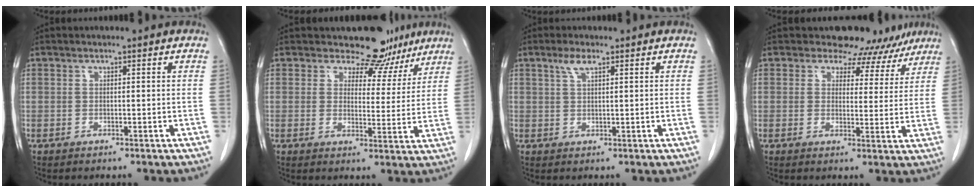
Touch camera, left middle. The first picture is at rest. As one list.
[{"total": 9.2, "force": [7.8, 4.7, 1.1], "torque": [0.012, -0.011, 0.084]}, {"total": 2.4, "force": [1.5, 0.6, 1.8], "torque": [-0.041, 0.006, 0.033]}, {"total": 10.3, "force": [8.8, 5.2, 0.7], "torque": [0.027, -0.004, 0.079]}]